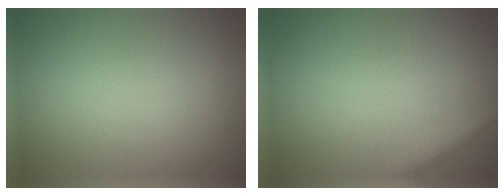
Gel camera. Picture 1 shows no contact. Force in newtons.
{"total": 2.9, "press": 2.9, "slide": 0.1}